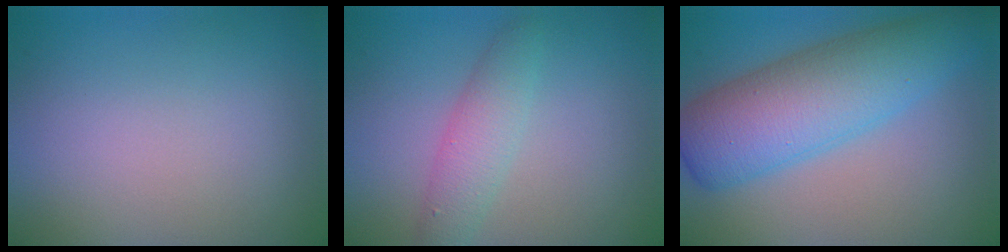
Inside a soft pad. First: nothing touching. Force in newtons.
{"total": 2.8, "press": 2.8, "slide": 0.1}
{"total": 8.3, "press": 8.2, "slide": 0.1}